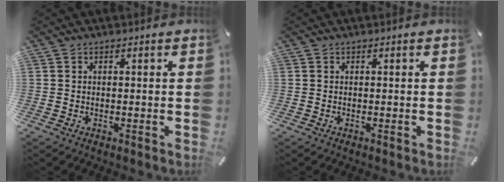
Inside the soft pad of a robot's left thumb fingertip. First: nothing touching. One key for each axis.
{"total": 0.0}